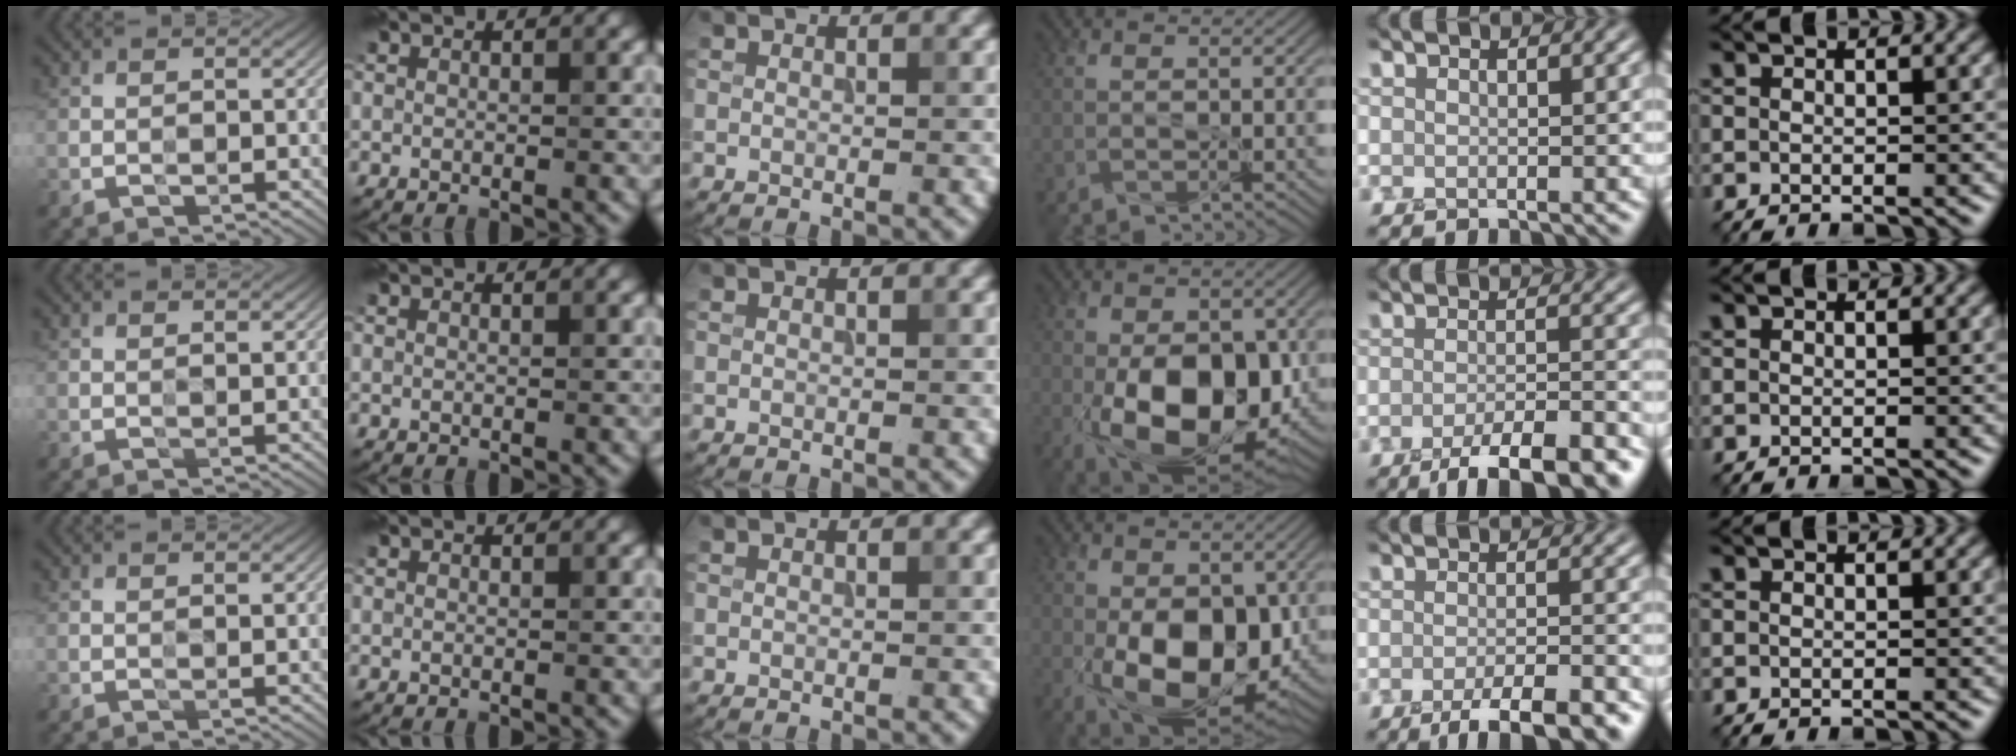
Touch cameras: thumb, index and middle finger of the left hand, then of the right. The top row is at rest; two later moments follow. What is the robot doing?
{"motion": "peel", "object": "velcro strap"}